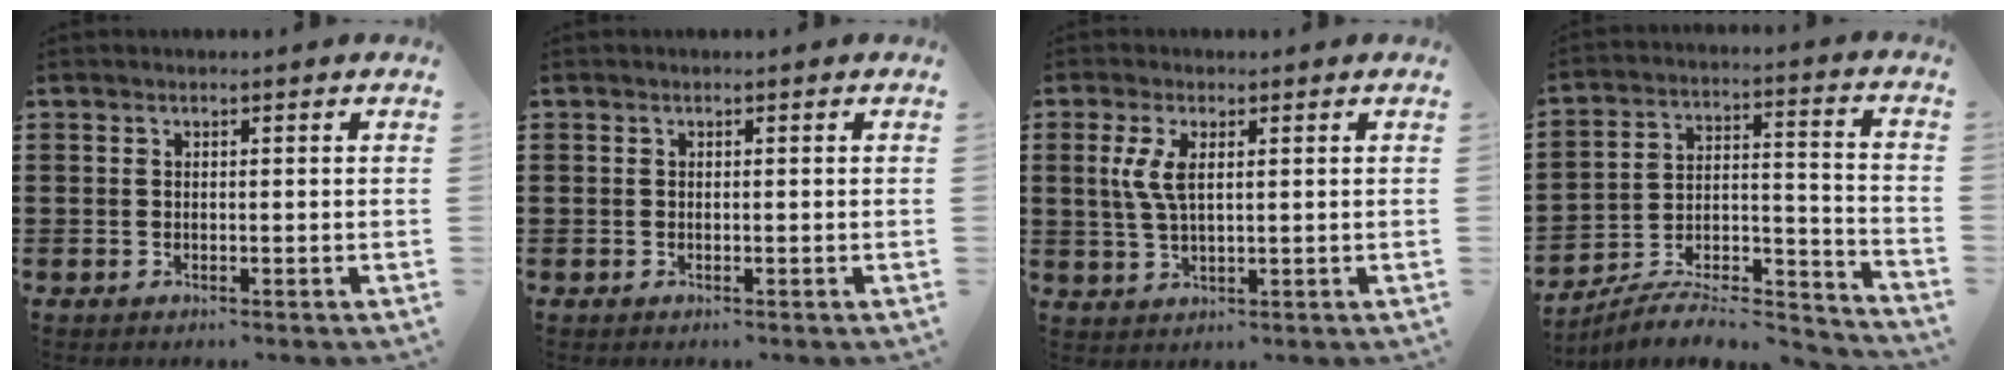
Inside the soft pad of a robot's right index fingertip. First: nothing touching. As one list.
[{"total": 0.0}, {"total": 4.5, "force": [1.2, 1.5, 4.0], "torque": [-0.091, 0.003, 0.018]}, {"total": 7.1, "force": [-6.5, 1.6, 2.4], "torque": [-0.035, 0.010, -0.127]}]